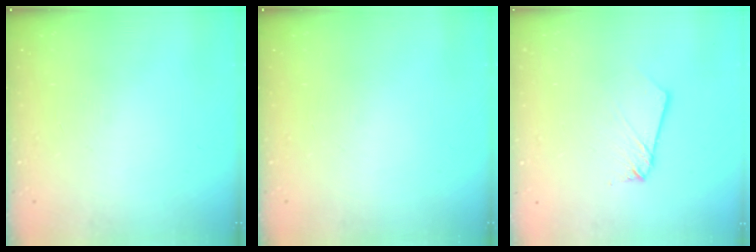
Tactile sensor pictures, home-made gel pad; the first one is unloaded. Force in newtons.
{"total": 0.0}
{"total": 2.6, "press": 2.6, "slide": 0.2}